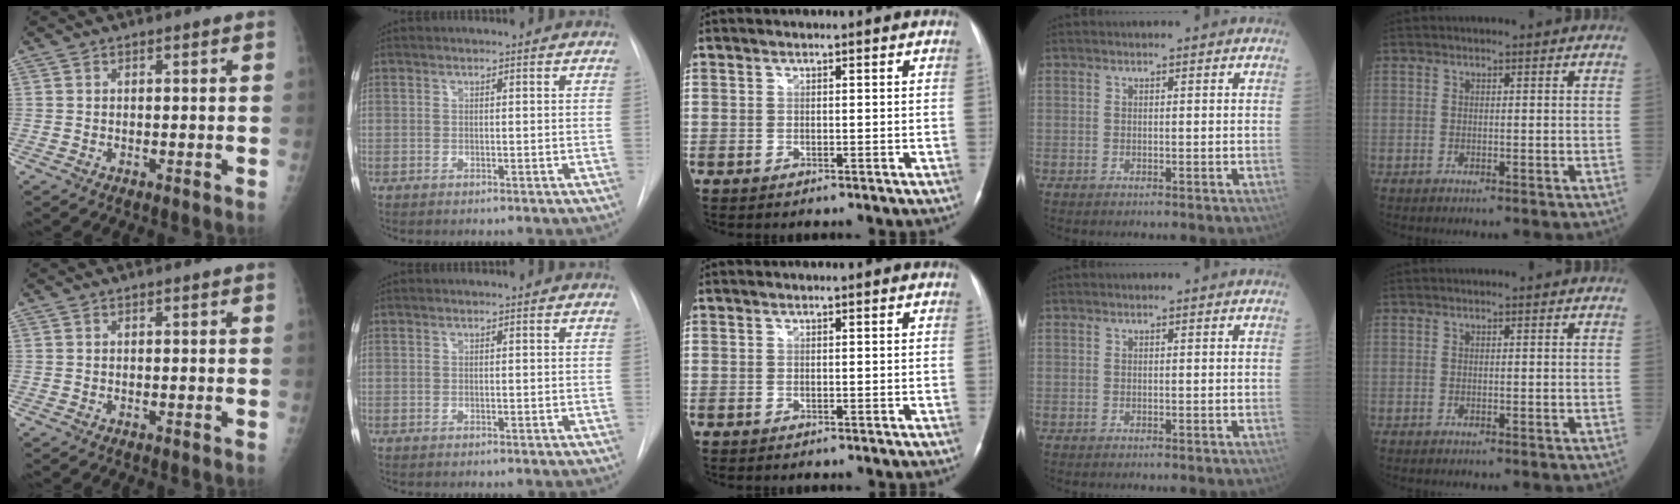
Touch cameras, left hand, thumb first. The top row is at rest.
{}